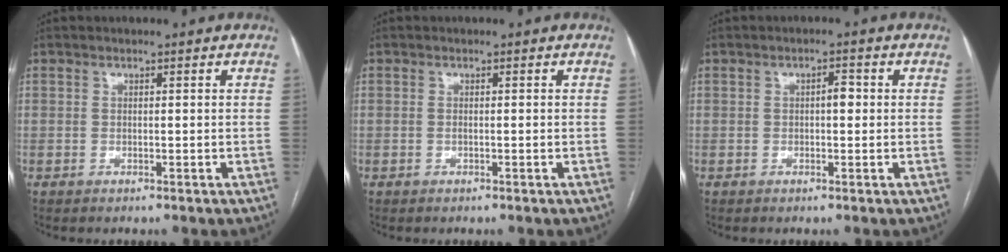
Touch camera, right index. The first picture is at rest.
{"total": 0.6, "force": [-0.1, 0.1, 0.6], "torque": [-0.010, 0.000, 0.001]}
{"total": 1.9, "force": [0.1, 0.8, 1.8], "torque": [-0.024, 0.006, -0.001]}